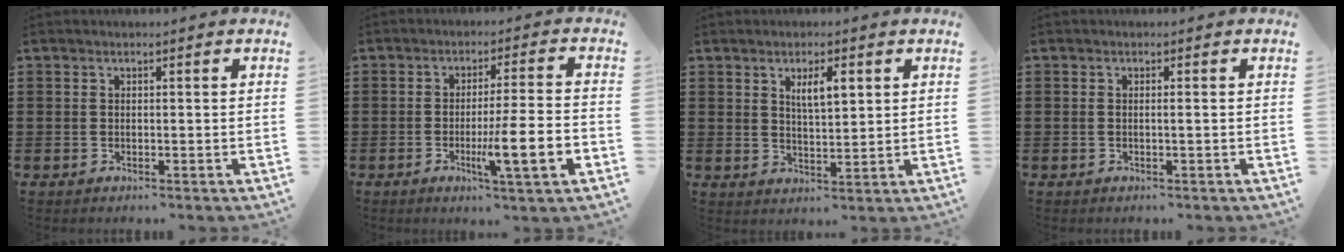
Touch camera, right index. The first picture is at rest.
{"total": 8.7, "force": [-2.9, 0.3, 8.2], "torque": [-0.138, -0.010, -0.049]}
{"total": 4.1, "force": [1.7, 1.3, 3.5], "torque": [-0.057, 0.000, 0.024]}
{"total": 0.6, "force": [-0.1, -0.2, 0.6], "torque": [-0.012, -0.004, -0.001]}